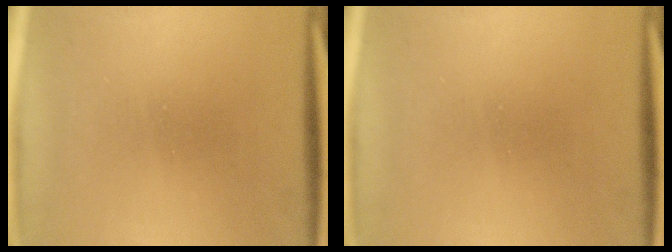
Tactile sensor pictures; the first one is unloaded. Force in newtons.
{"total": 0.0}